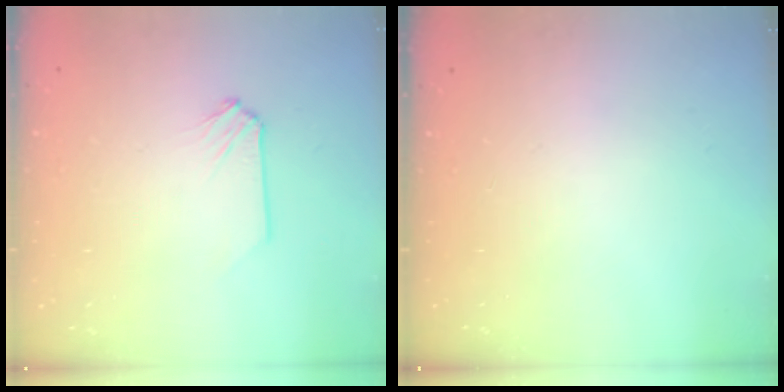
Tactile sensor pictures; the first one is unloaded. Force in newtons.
{"total": 0.0}